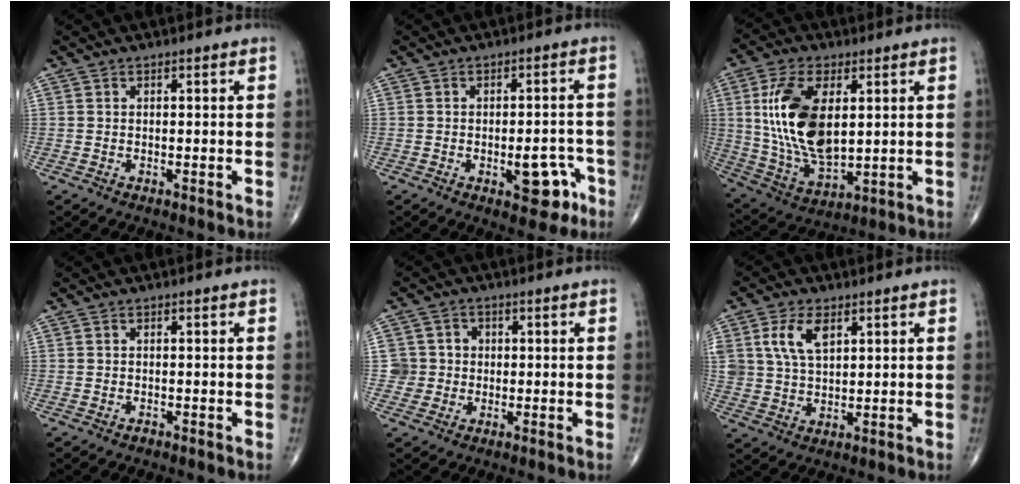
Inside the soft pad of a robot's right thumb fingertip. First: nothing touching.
{"total": 7.6, "force": [-3.3, 3.6, 5.8], "torque": [-0.048, 0.024, -0.035]}
{"total": 17.4, "force": [3.3, 9.0, 14.5], "torque": [-0.275, -0.016, 0.072]}
{"total": 0.6, "force": [-0.5, 0.3, 0.2], "torque": [0.001, 0.001, -0.011]}
{"total": 4.5, "force": [-0.1, 4.5, 0.2], "torque": [0.033, 0.010, -0.007]}
{"total": 7.6, "force": [3.0, 4.2, 5.6], "torque": [-0.106, -0.007, 0.062]}